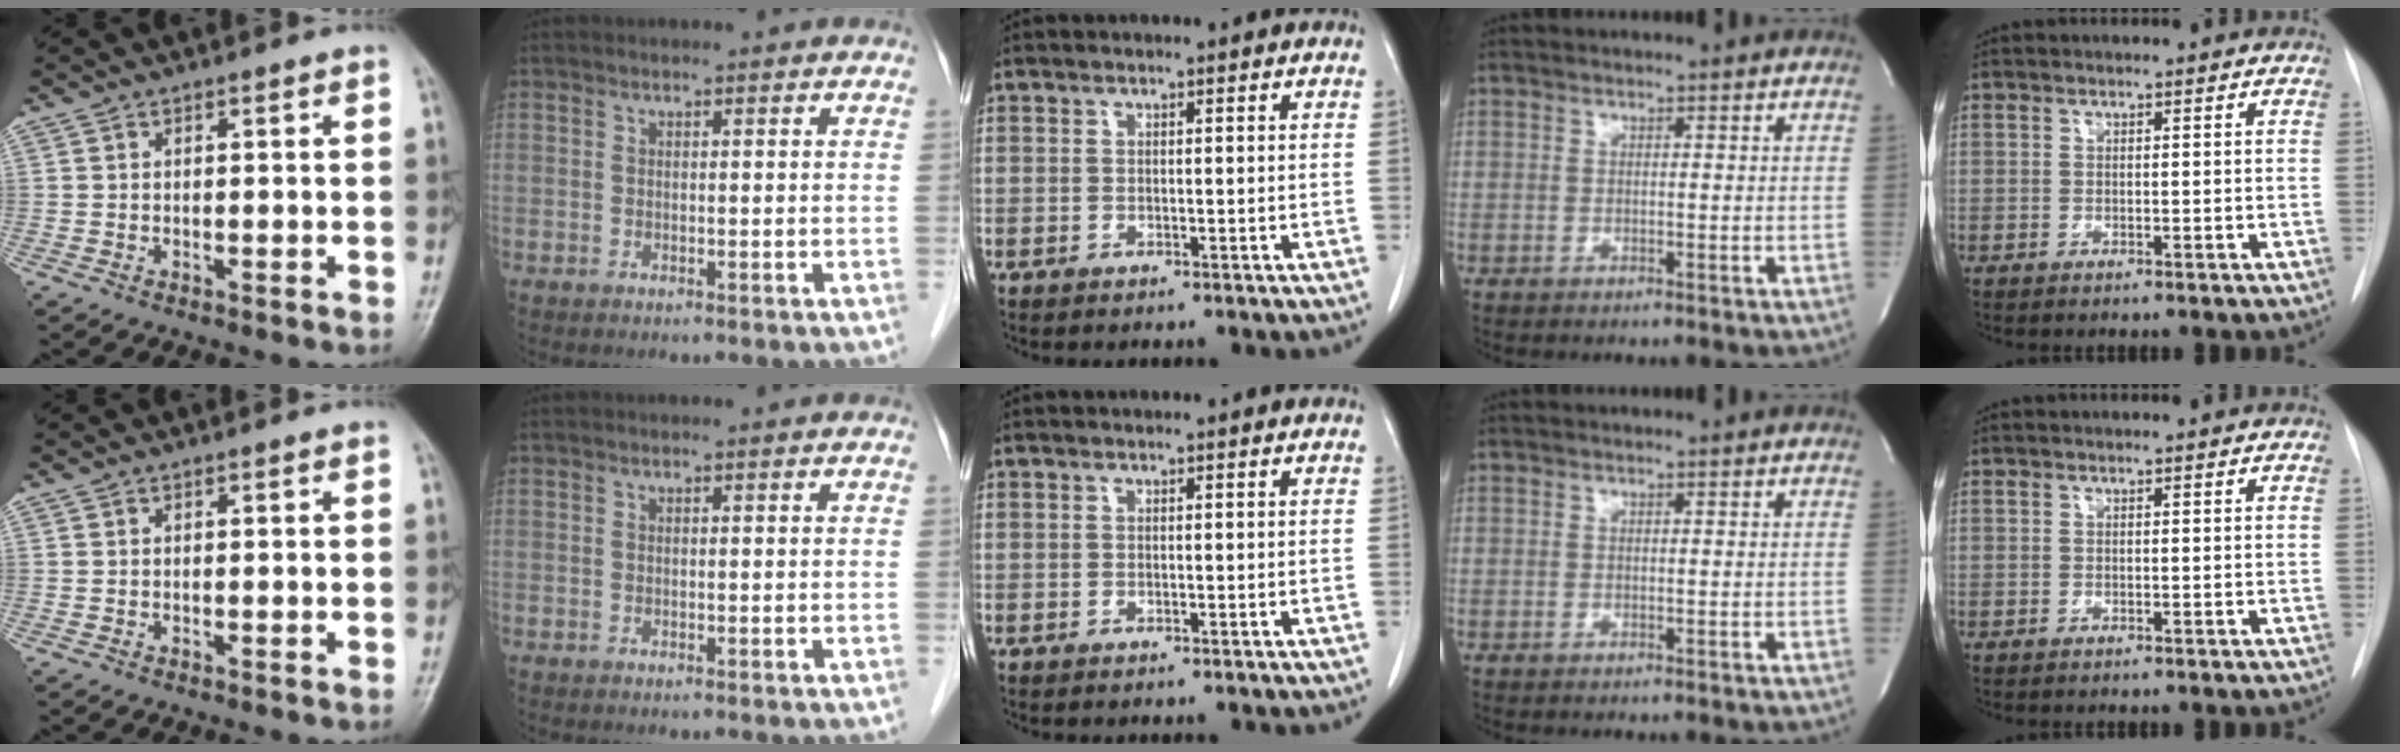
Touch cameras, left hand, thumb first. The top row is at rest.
{}